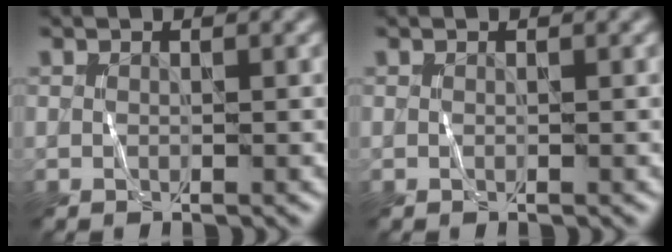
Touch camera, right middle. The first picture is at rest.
{"total": 0.0}